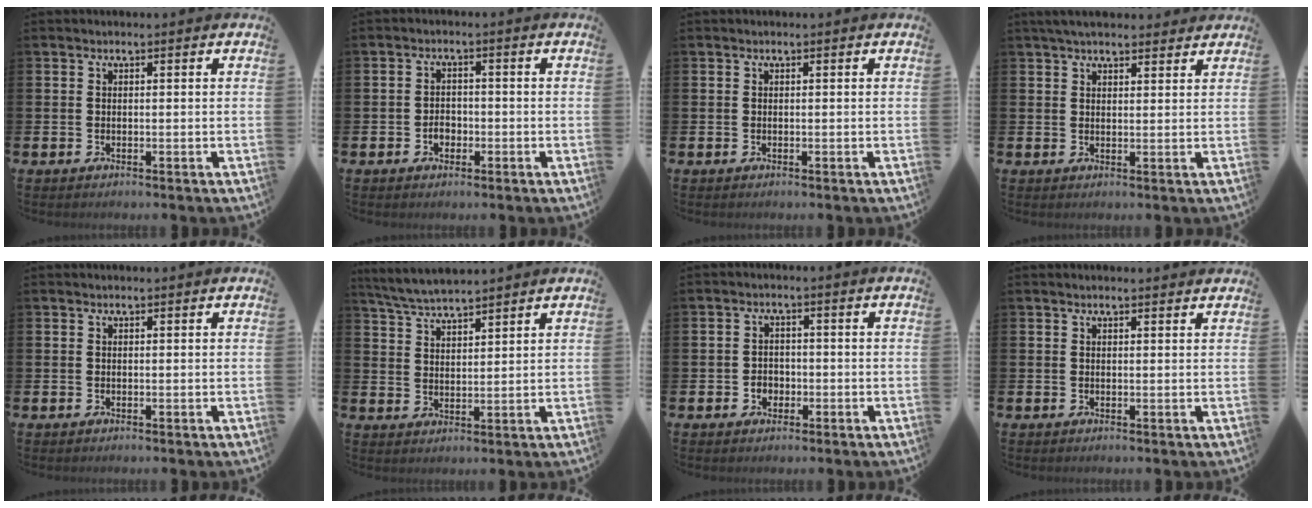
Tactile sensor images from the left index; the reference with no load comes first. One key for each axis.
{"total": 2.2, "fx": -0.8, "fy": 1.7, "fz": 1.2, "tx": -0.014, "ty": 0.000, "tz": -0.020}
{"total": 0.0}
{"total": 3.7, "fx": 3.4, "fy": 1.0, "fz": 1.0, "tx": -0.022, "ty": -0.008, "tz": 0.062}
{"total": 0.0}
{"total": 4.9, "fx": 4.8, "fy": 0.1, "fz": 0.9, "tx": -0.036, "ty": -0.022, "tz": 0.087}
{"total": 2.2, "fx": -0.7, "fy": 1.9, "fz": 0.8, "tx": -0.009, "ty": 0.001, "tz": -0.020}
{"total": 1.0, "fx": 1.0, "fy": 0.0, "fz": 0.3, "tx": -0.003, "ty": -0.001, "tz": 0.017}